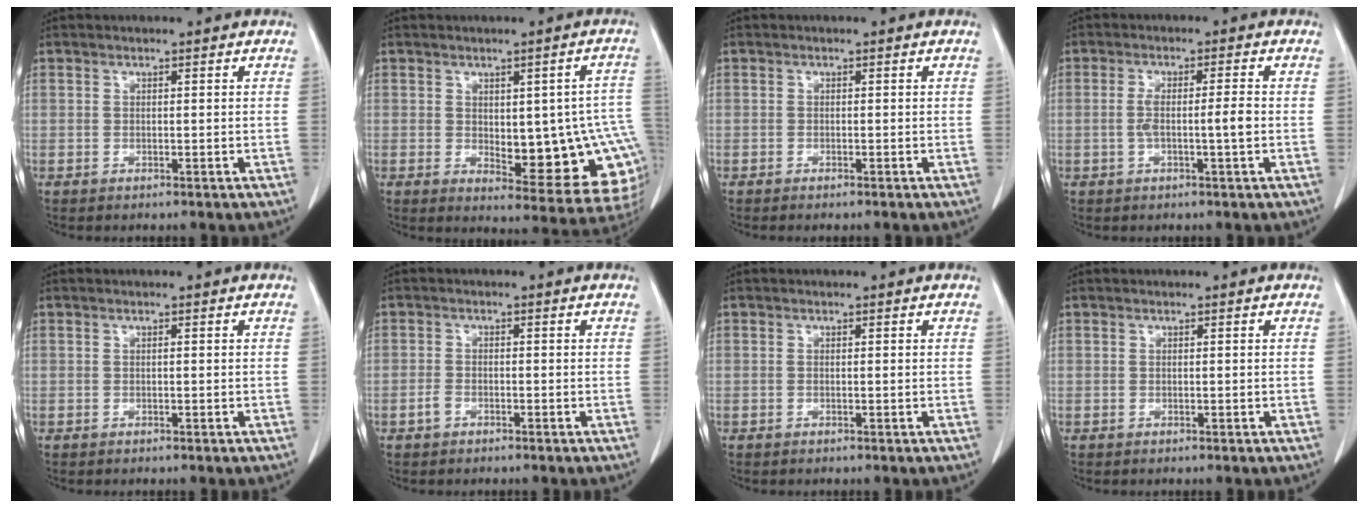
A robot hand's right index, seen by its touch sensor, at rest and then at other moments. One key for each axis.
{"total": 15.7, "fx": -1.6, "fy": 5.9, "fz": 14.4, "tx": -0.125, "ty": 0.013, "tz": 0.000}
{"total": 0.9, "fx": -0.8, "fy": 0.1, "fz": 0.5, "tx": -0.008, "ty": -0.002, "tz": -0.009}
{"total": 4.1, "fx": -0.7, "fy": 0.0, "fz": 4.0, "tx": -0.081, "ty": 0.005, "tz": -0.010}
{"total": 0.0}
{"total": 1.4, "fx": -0.9, "fy": 0.9, "fz": 0.7, "tx": -0.016, "ty": 0.004, "tz": -0.016}
{"total": 0.0}
{"total": 0.0}